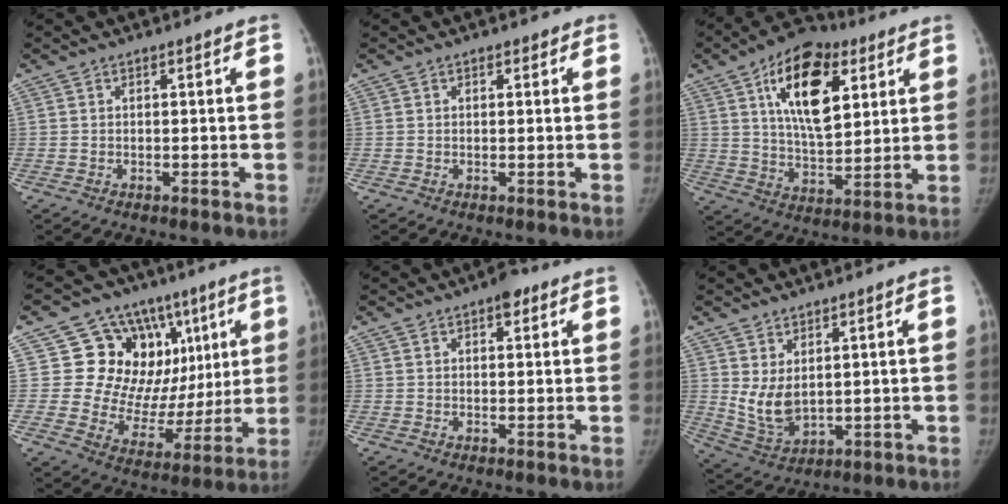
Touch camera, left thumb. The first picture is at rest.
{"total": 1.5, "force": [0.7, 1.3, 0.2], "torque": [0.021, 0.000, 0.001]}
{"total": 18.8, "force": [7.3, 9.8, 14.3], "torque": [-0.198, -0.023, 0.117]}
{"total": 20.3, "force": [7.1, 15.8, 10.6], "torque": [-0.072, 0.008, 0.124]}
{"total": 3.3, "force": [1.8, 1.9, 2.1], "torque": [-0.009, -0.002, 0.019]}
{"total": 7.3, "force": [2.0, 4.5, 5.4], "torque": [-0.093, -0.023, 0.058]}